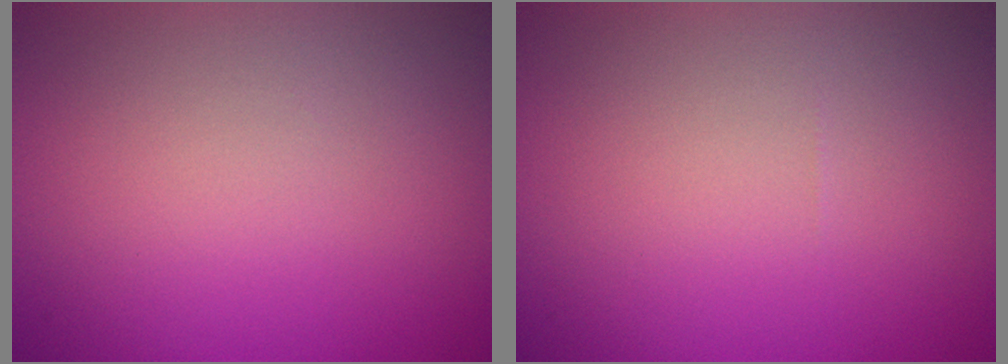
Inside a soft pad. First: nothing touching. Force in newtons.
{"total": 0.0}